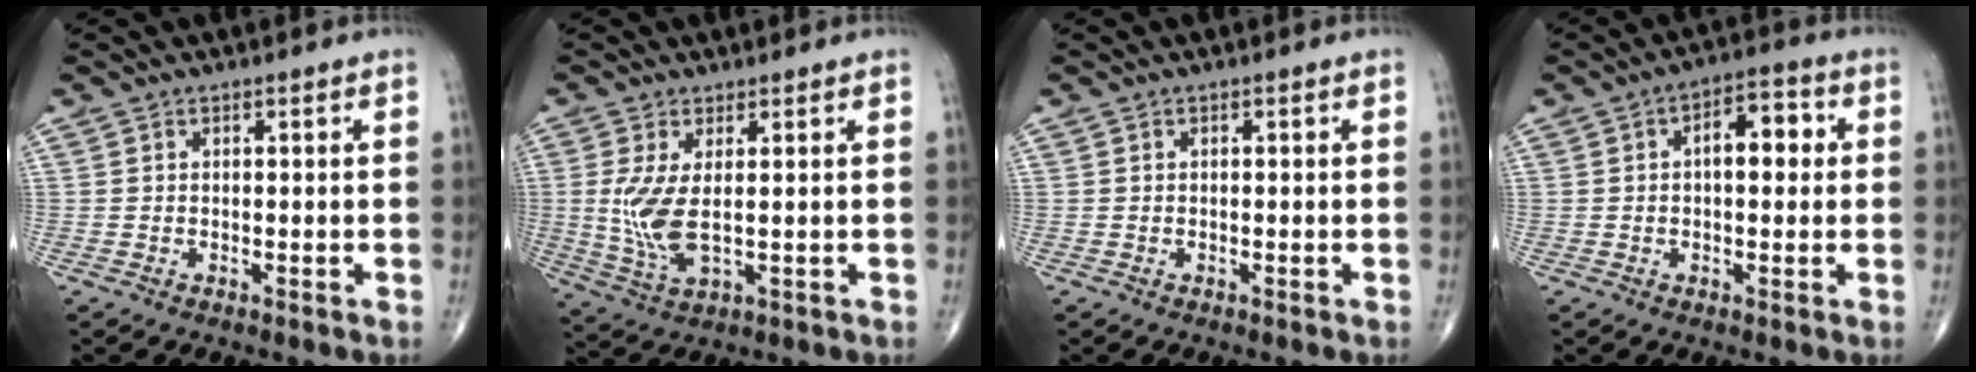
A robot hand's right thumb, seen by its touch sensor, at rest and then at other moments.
{"total": 7.5, "force": [0.5, 2.9, 6.9], "torque": [-0.162, -0.015, 0.021]}
{"total": 0.0}
{"total": 7.4, "force": [0.9, 3.9, 6.2], "torque": [-0.071, 0.019, 0.005]}